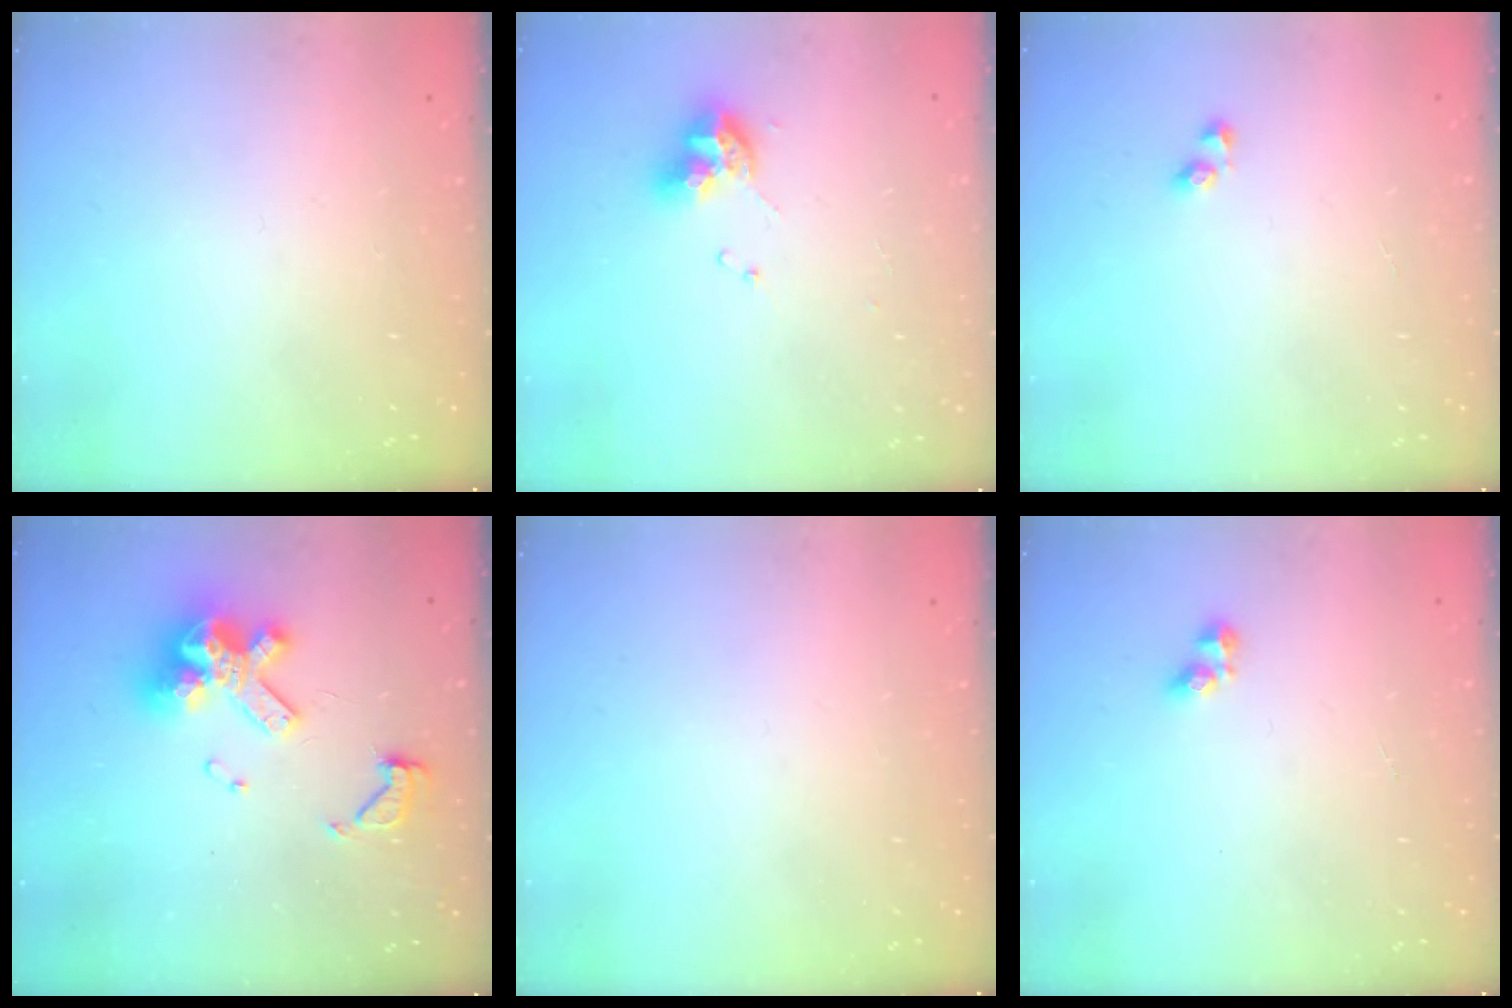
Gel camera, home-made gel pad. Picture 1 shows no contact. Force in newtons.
{"total": 9.6, "press": 9.5, "slide": 0.8}
{"total": 2.0, "press": 1.7, "slide": 1.0}
{"total": 16.5, "press": 16.4, "slide": 1.8}
{"total": 0.0}
{"total": 2.7, "press": 2.5, "slide": 1.1}